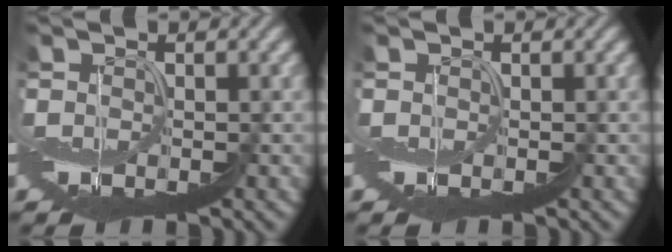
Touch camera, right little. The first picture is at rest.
{"total": 0.0}